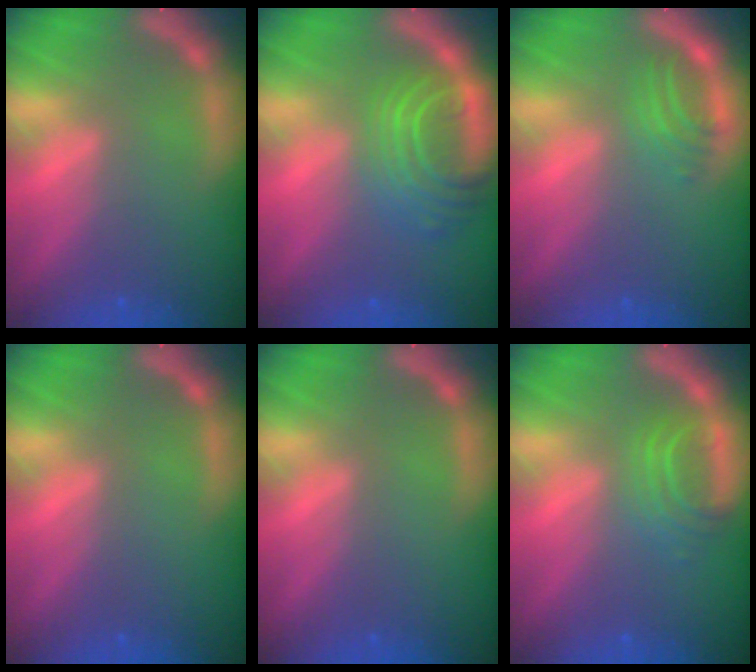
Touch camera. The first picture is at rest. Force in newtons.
{"total": 7.5}
{"total": 2.5}
{"total": 0.0}
{"total": 0.0}
{"total": 3.5}